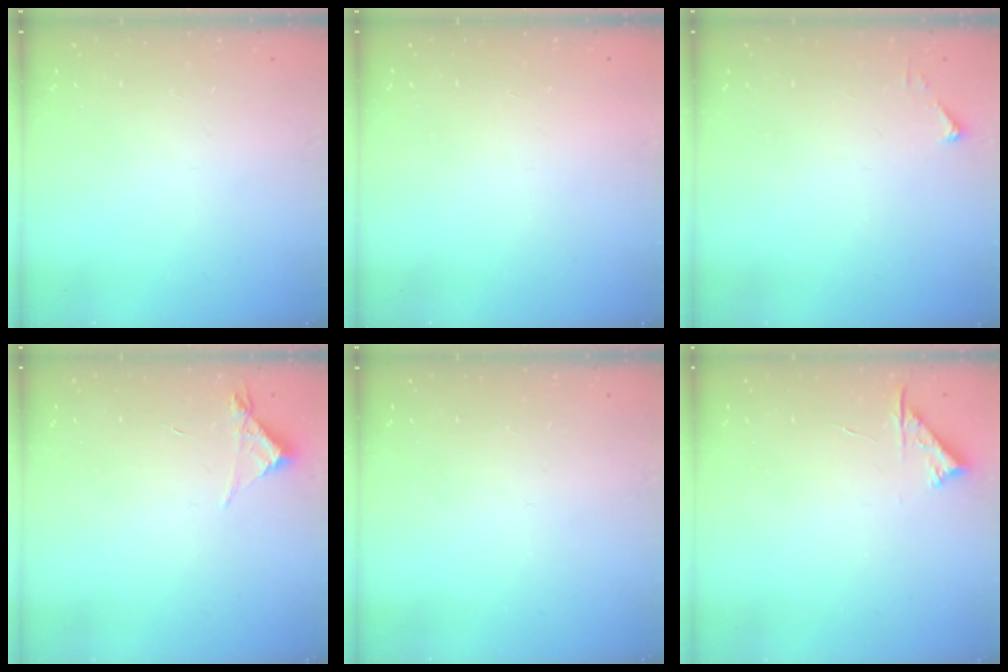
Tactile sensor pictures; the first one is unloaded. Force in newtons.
{"total": 1.5, "press": 1.5, "slide": 0.1}
{"total": 2.7, "press": 2.7, "slide": 0.3}
{"total": 3.0, "press": 3.0, "slide": 0.3}
{"total": 0.0}
{"total": 4.7, "press": 4.6, "slide": 0.6}